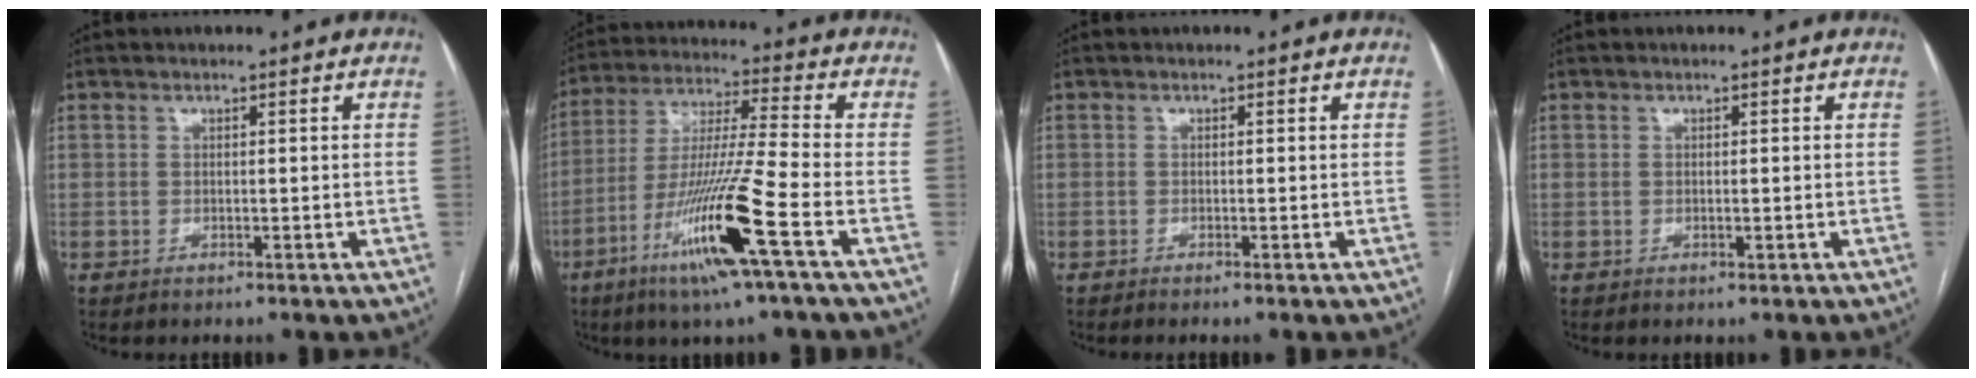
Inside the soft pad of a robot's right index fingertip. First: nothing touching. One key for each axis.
{"total": 15.4, "fx": -6.8, "fy": -1.0, "fz": 13.8, "tx": -0.278, "ty": -0.020, "tz": -0.130}
{"total": 0.6, "fx": -0.4, "fy": -0.2, "fz": 0.4, "tx": -0.010, "ty": 0.001, "tz": -0.009}
{"total": 0.6, "fx": 0.0, "fy": 0.3, "fz": 0.5, "tx": -0.010, "ty": 0.000, "tz": 0.003}